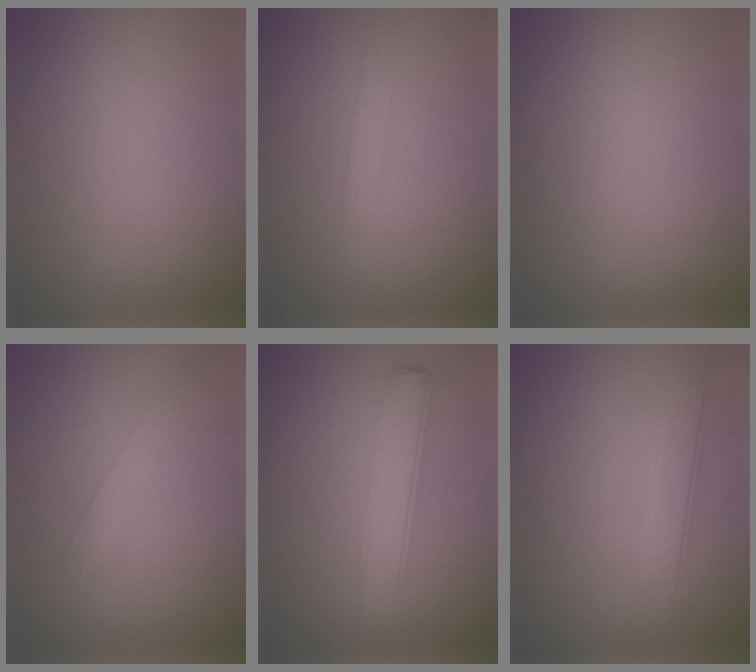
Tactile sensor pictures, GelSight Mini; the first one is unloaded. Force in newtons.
{"total": 1.4, "press": 1.4, "slide": 0.1}
{"total": 0.0}
{"total": 1.3, "press": 1.3, "slide": 0.1}
{"total": 4.2, "press": 4.2, "slide": 0.1}
{"total": 3.0, "press": 3.0, "slide": 0.2}